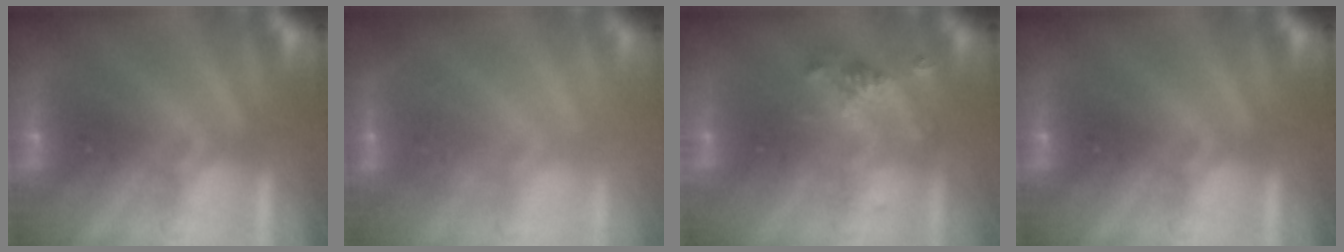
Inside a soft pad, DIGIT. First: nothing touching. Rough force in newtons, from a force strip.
{"total": 2.2}
{"total": 2.4}
{"total": 0.0}